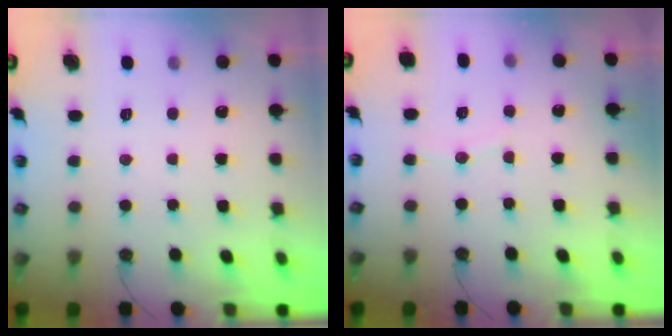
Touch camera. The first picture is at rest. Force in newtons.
{"total": 3.6, "press": 3.6, "slide": 0.6}